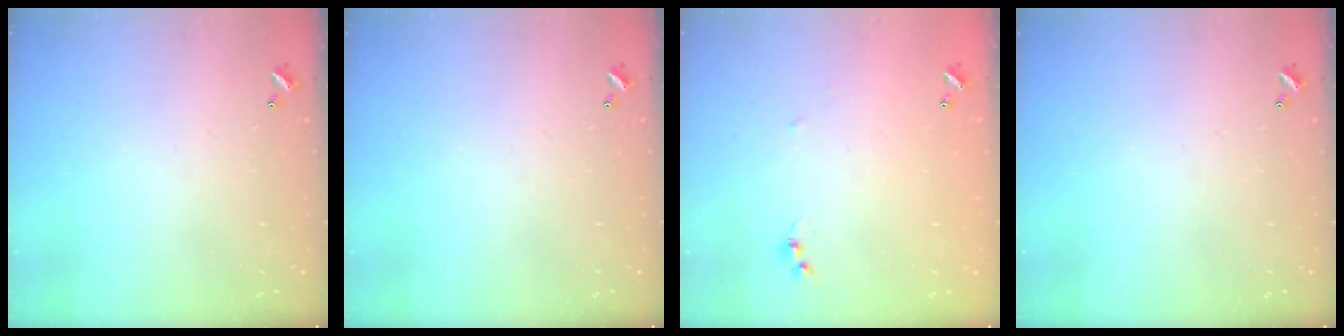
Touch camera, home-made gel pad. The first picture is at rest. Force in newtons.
{"total": 0.0}
{"total": 5.7, "press": 5.7, "slide": 0.6}
{"total": 0.0}